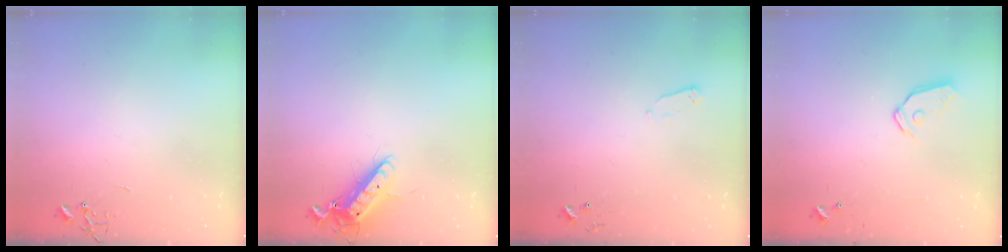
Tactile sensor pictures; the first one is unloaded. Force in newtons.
{"total": 12.3, "press": 12.2, "slide": 1.7}
{"total": 2.4, "press": 2.4, "slide": 0.4}
{"total": 9.2, "press": 9.2, "slide": 1.0}